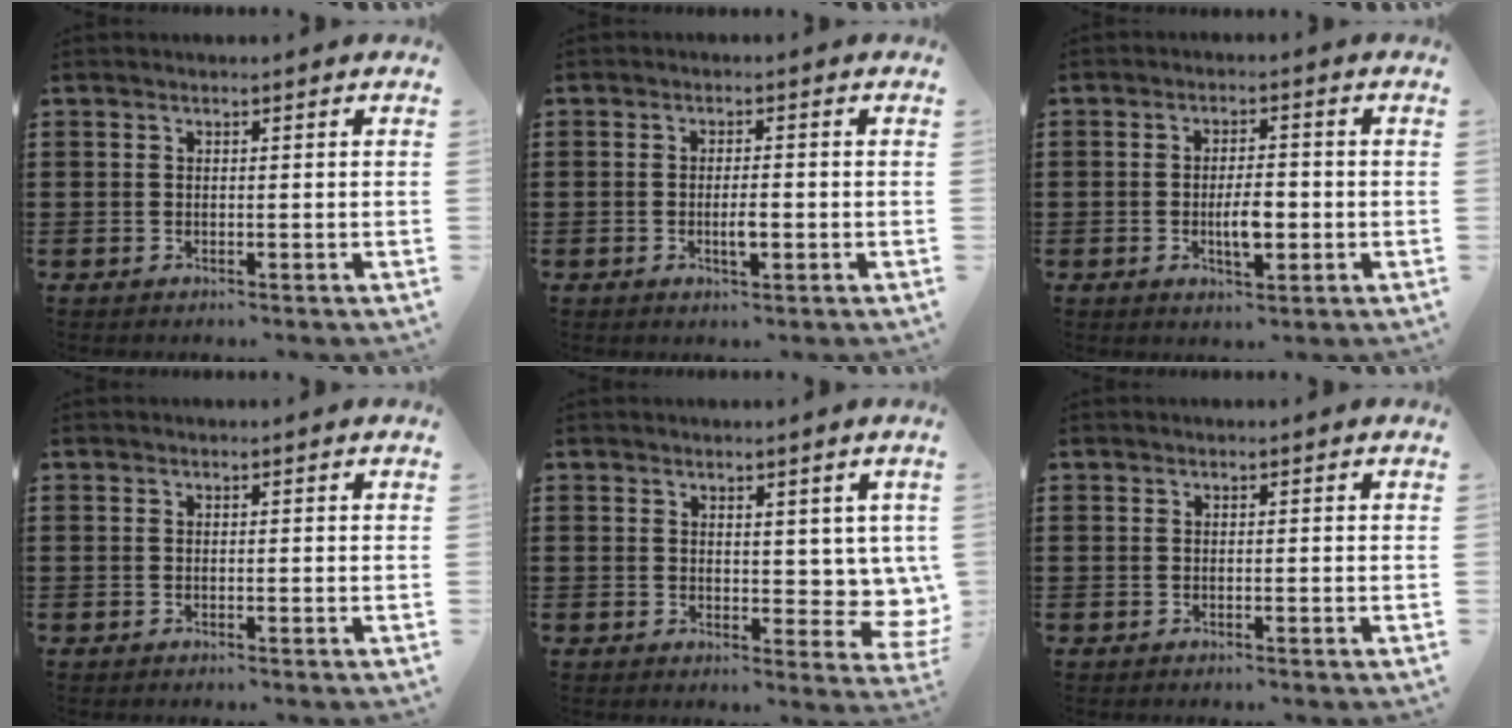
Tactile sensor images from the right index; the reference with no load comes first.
{"total": 2.7, "force": [-0.7, 0.7, 2.5], "torque": [-0.045, 0.000, -0.013]}
{"total": 4.8, "force": [-0.9, 1.8, 4.3], "torque": [-0.091, 0.000, -0.021]}
{"total": 0.0}
{"total": 4.9, "force": [2.8, 3.2, 2.4], "torque": [-0.026, -0.015, 0.047]}
{"total": 0.0}